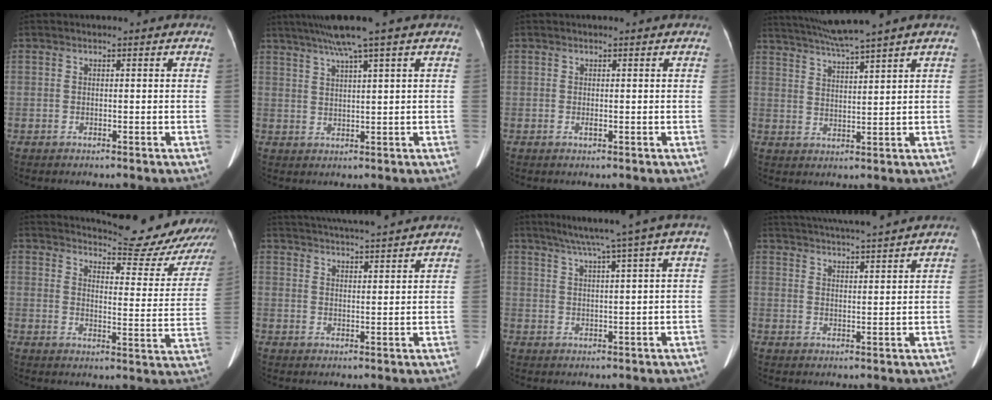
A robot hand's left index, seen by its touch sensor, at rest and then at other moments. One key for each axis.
{"total": 6.8, "fx": 4.8, "fy": -1.3, "fz": 4.6, "tx": -0.078, "ty": 0.021, "tz": 0.082}
{"total": 0.8, "fx": 0.3, "fy": 0.3, "fz": 0.7, "tx": -0.016, "ty": 0.004, "tz": 0.000}
{"total": 7.9, "fx": 6.9, "fy": -1.7, "fz": 3.4, "tx": -0.065, "ty": 0.009, "tz": 0.123}
{"total": 19.7, "fx": 18.9, "fy": 2.6, "fz": 5.0, "tx": -0.054, "ty": -0.088, "tz": 0.210}
{"total": 15.3, "fx": 14.2, "fy": 0.8, "fz": 5.6, "tx": -0.101, "ty": 0.032, "tz": 0.203}
{"total": 7.5, "fx": 5.3, "fy": -2.0, "fz": 4.9, "tx": -0.076, "ty": 0.014, "tz": 0.080}
{"total": 15.3, "fx": 14.2, "fy": 0.3, "fz": 5.7, "tx": -0.108, "ty": 0.025, "tz": 0.207}